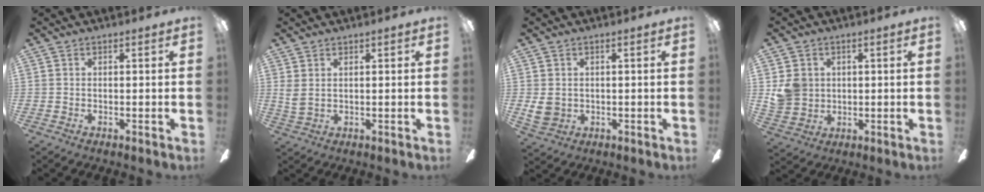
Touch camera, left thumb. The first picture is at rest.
{"total": 2.7, "force": [1.5, 1.3, 1.8], "torque": [-0.046, -0.001, 0.025]}
{"total": 3.8, "force": [0.4, 3.3, 1.9], "torque": [-0.035, 0.000, 0.009]}
{"total": 6.5, "force": [1.6, 6.0, 1.9], "torque": [-0.044, 0.006, 0.034]}